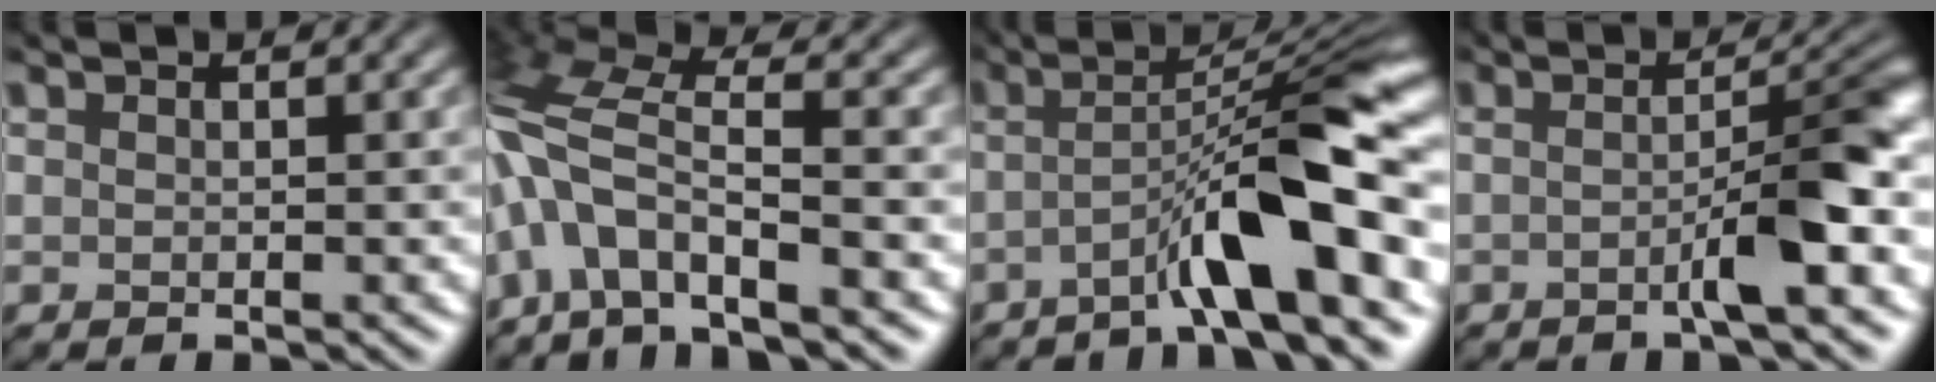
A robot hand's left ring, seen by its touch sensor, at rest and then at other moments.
{"total": 7.6, "force": [-4.1, 2.7, 5.8], "torque": [-0.118, 0.019, -0.099]}
{"total": 7.9, "force": [-3.6, 0.6, 6.9], "torque": [-0.099, 0.020, -0.070]}
{"total": 4.4, "force": [-1.7, 0.2, 4.0], "torque": [-0.057, 0.008, -0.038]}